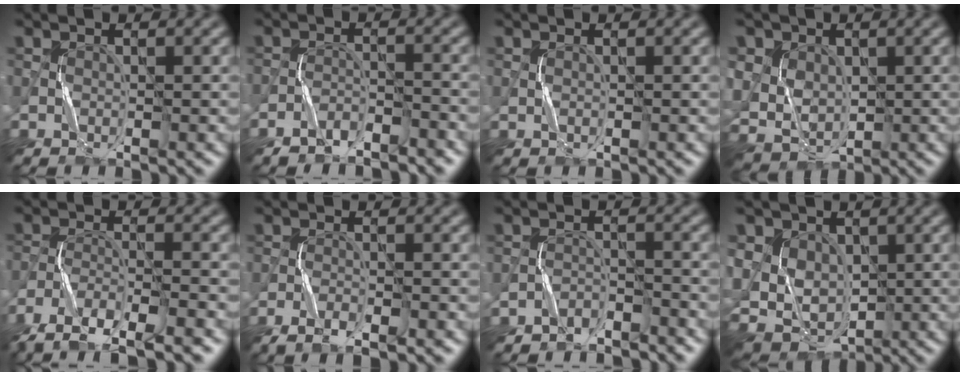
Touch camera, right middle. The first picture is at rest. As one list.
[{"total": 3.1, "force": [-2.8, 0.7, 1.1], "torque": [-0.022, 0.003, -0.051]}, {"total": 0.0}, {"total": 6.4, "force": [1.9, 5.5, 2.8], "torque": [-0.065, 0.018, 0.033]}, {"total": 7.8, "force": [-6.5, 1.7, 4.0], "torque": [-0.066, -0.013, -0.108]}, {"total": 3.2, "force": [-2.2, 0.6, 2.2], "torque": [-0.045, 0.000, -0.038]}, {"total": 2.4, "force": [-2.3, 0.5, 0.0], "torque": [0.004, 0.006, -0.046]}, {"total": 8.5, "force": [0.9, 7.2, 4.4], "torque": [-0.089, 0.021, 0.000]}]